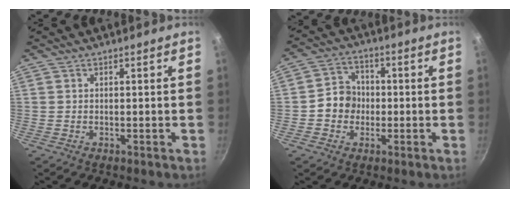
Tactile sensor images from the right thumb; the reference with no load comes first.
{"total": 6.8, "force": [-0.9, 6.1, 2.9], "torque": [-0.013, 0.018, -0.027]}